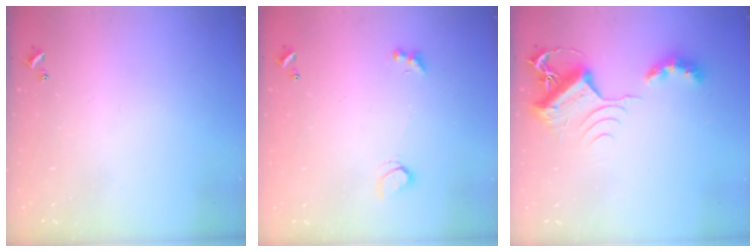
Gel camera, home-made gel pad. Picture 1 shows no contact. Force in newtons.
{"total": 2.3, "press": 1.9, "slide": 1.1}
{"total": 9.7, "press": 9.6, "slide": 1.1}